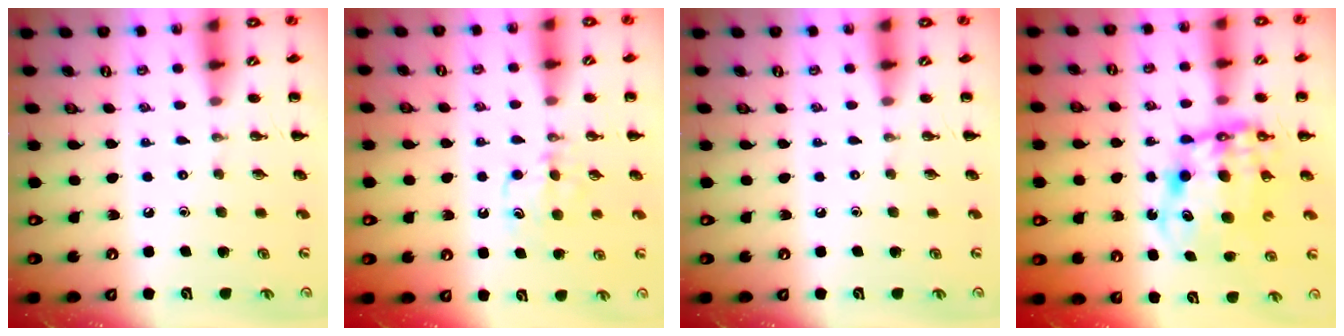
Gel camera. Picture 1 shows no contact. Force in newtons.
{"total": 6.3, "press": 6.1, "slide": 1.6}
{"total": 0.0}
{"total": 10.9, "press": 10.6, "slide": 2.7}